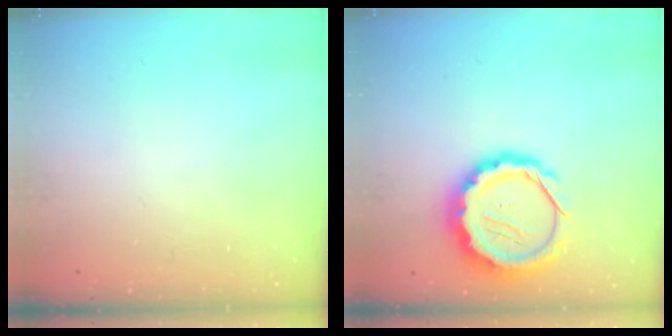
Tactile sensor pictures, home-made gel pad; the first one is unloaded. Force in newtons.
{"total": 14.4, "press": 14.1, "slide": 3.1}